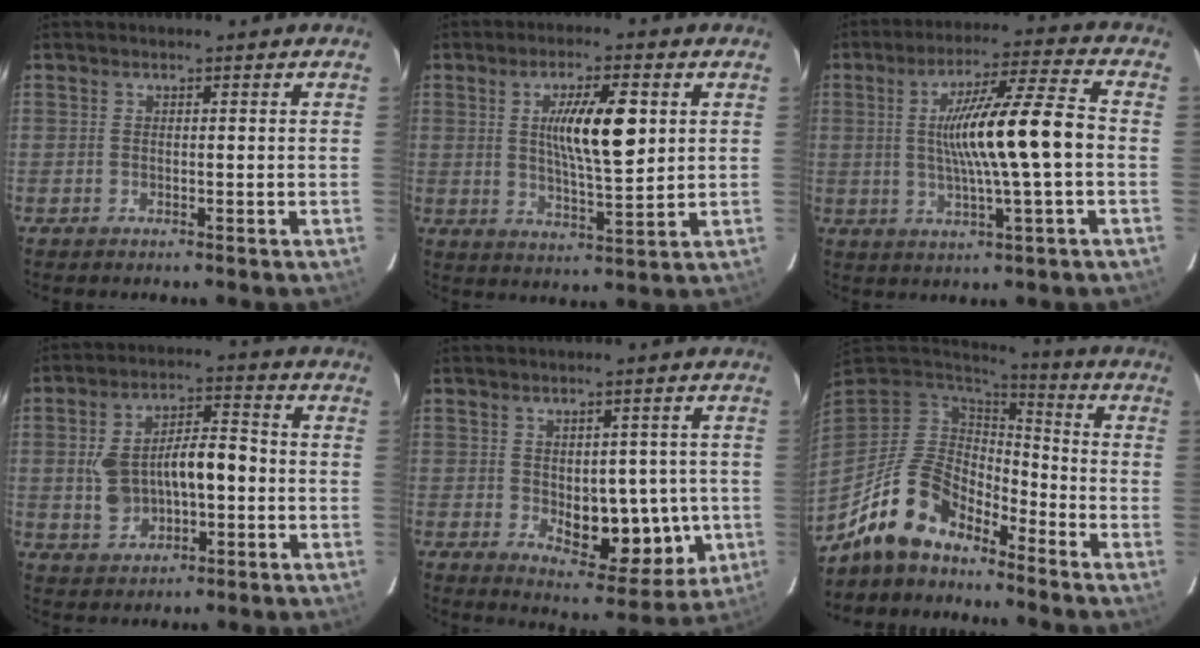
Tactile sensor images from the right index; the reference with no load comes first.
{"total": 9.9, "force": [2.3, 1.8, 9.5], "torque": [-0.166, -0.001, 0.044]}
{"total": 13.0, "force": [-0.3, 0.0, 13.0], "torque": [-0.223, 0.009, -0.005]}
{"total": 11.0, "force": [-0.8, 5.0, 9.7], "torque": [-0.185, 0.027, -0.003]}
{"total": 11.3, "force": [-1.5, 6.1, 9.4], "torque": [-0.105, 0.002, -0.001]}
{"total": 11.2, "force": [-9.1, 4.9, 4.5], "torque": [-0.094, 0.030, -0.173]}